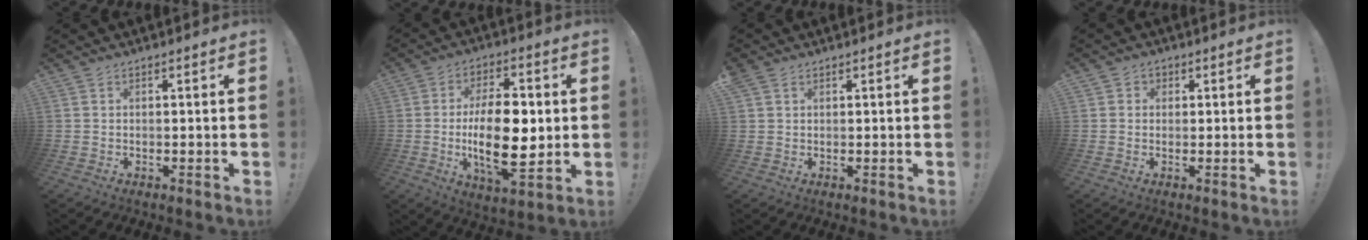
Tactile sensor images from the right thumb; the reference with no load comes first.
{"total": 19.1, "force": [-0.7, 9.1, 16.8], "torque": [-0.294, -0.008, -0.017]}
{"total": 2.2, "force": [1.4, 1.5, 0.8], "torque": [-0.017, 0.000, 0.028]}
{"total": 1.8, "force": [0.1, 1.6, 0.6], "torque": [-0.004, 0.002, -0.001]}